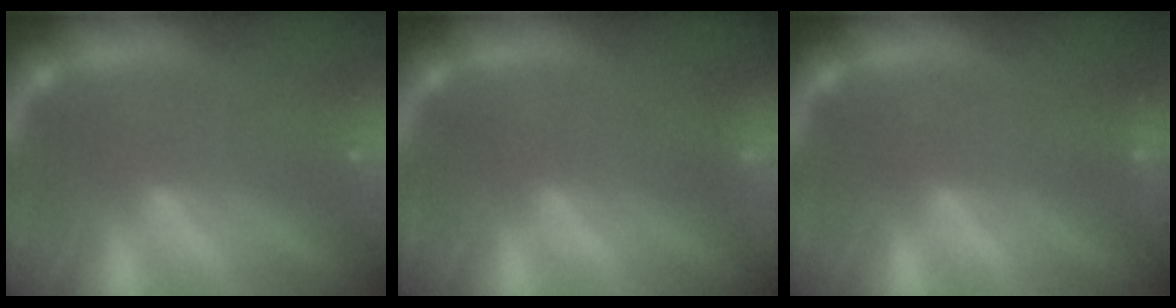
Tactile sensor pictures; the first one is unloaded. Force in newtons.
{"total": 5.5}
{"total": 0.9}